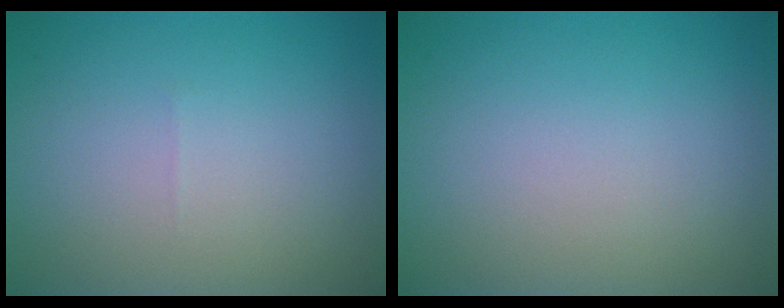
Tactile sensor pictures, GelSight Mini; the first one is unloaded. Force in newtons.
{"total": 0.0}